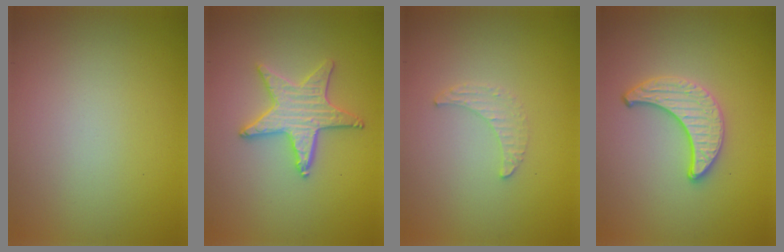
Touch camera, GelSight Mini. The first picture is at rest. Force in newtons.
{"total": 3.7, "press": 3.6, "slide": 0.8}
{"total": 1.3, "press": 1.3, "slide": 0.4}
{"total": 3.2, "press": 3.0, "slide": 1.1}